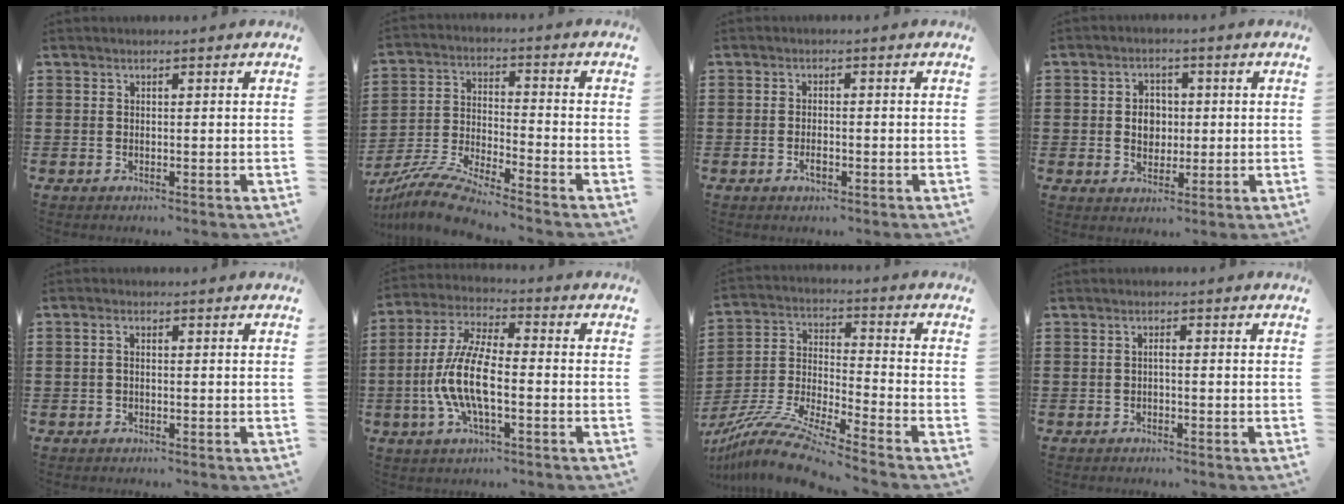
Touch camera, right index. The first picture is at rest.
{"total": 8.2, "force": [-7.7, 0.0, 2.8], "torque": [-0.072, -0.002, -0.158]}
{"total": 2.0, "force": [-0.9, 0.8, 1.6], "torque": [-0.031, 0.001, -0.015]}
{"total": 4.0, "force": [0.0, 3.3, 2.4], "torque": [-0.047, 0.010, -0.006]}
{"total": 0.6, "force": [-0.2, 0.3, 0.4], "torque": [-0.008, 0.000, -0.004]}
{"total": 9.8, "force": [-2.5, 3.2, 8.9], "torque": [-0.214, -0.013, -0.054]}
{"total": 10.4, "force": [-9.4, 0.1, 4.4], "torque": [-0.103, 0.002, -0.195]}
{"total": 0.7, "force": [-0.3, 0.2, 0.6], "torque": [-0.013, -0.002, -0.005]}